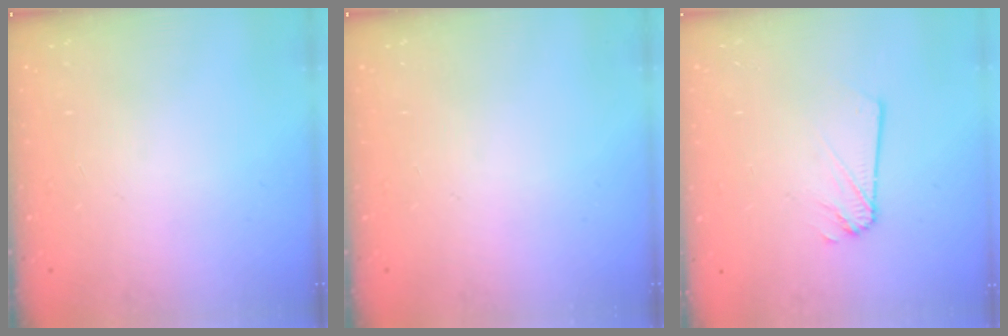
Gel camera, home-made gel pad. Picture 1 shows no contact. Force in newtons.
{"total": 0.0}
{"total": 1.6, "press": 1.6, "slide": 0.1}